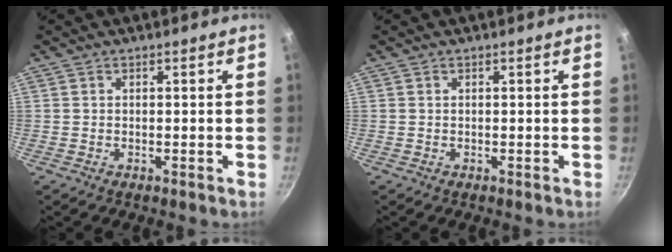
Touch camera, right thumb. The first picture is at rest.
{"total": 0.0}